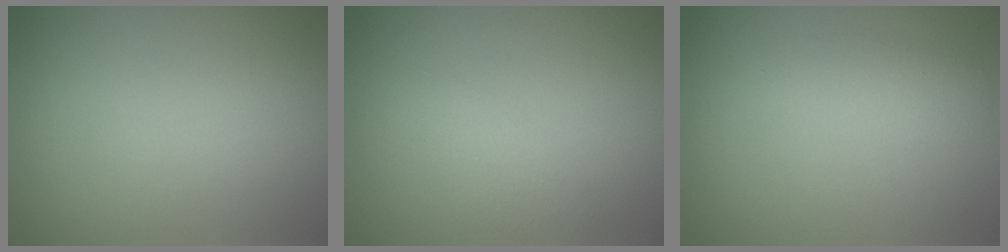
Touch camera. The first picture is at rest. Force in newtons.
{"total": 2.3, "press": 2.3, "slide": 0.0}
{"total": 2.2, "press": 2.2, "slide": 0.0}